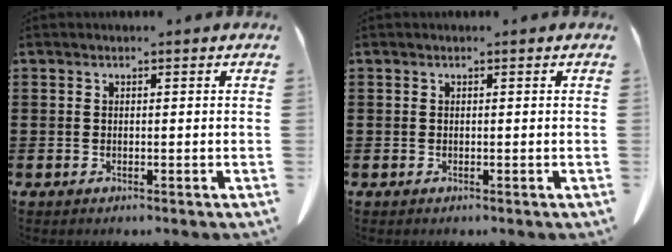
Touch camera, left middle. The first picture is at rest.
{"total": 0.0}